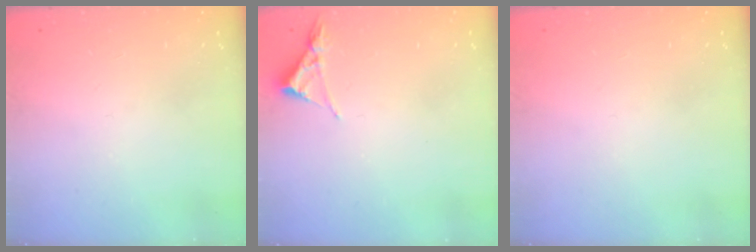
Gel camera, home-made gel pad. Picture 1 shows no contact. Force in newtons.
{"total": 3.1, "press": 3.1, "slide": 0.5}
{"total": 0.0}